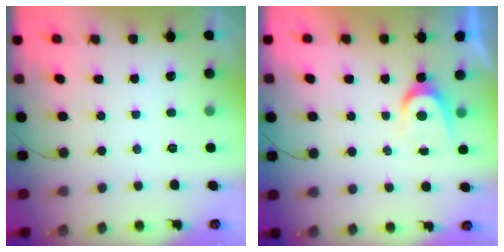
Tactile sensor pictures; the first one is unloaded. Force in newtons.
{"total": 5.2, "press": 5.2, "slide": 0.4}